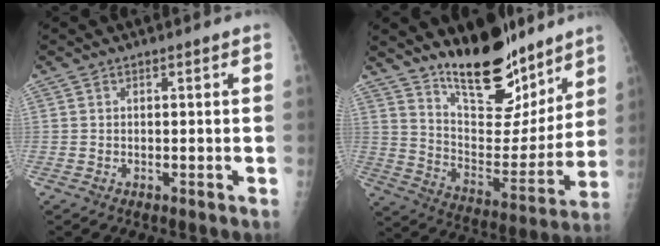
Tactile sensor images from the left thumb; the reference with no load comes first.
{"total": 20.6, "force": [15.8, 8.2, 10.4], "torque": [-0.105, -0.111, 0.256]}